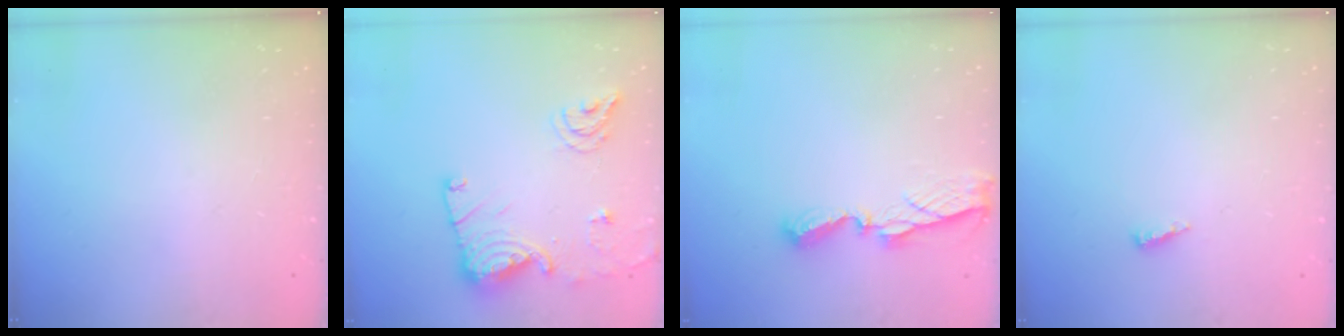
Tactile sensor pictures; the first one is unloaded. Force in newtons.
{"total": 15.1, "press": 15.0, "slide": 1.5}
{"total": 6.9, "press": 6.9, "slide": 0.6}
{"total": 2.5, "press": 2.5, "slide": 0.2}